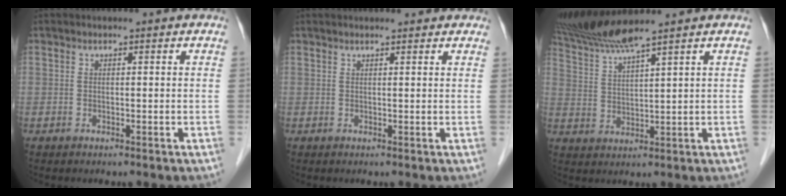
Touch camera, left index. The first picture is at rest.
{"total": 4.6, "force": [4.2, 0.9, 1.8], "torque": [-0.021, 0.025, 0.042]}
{"total": 6.6, "force": [5.7, -2.0, 2.5], "torque": [-0.066, -0.001, 0.120]}